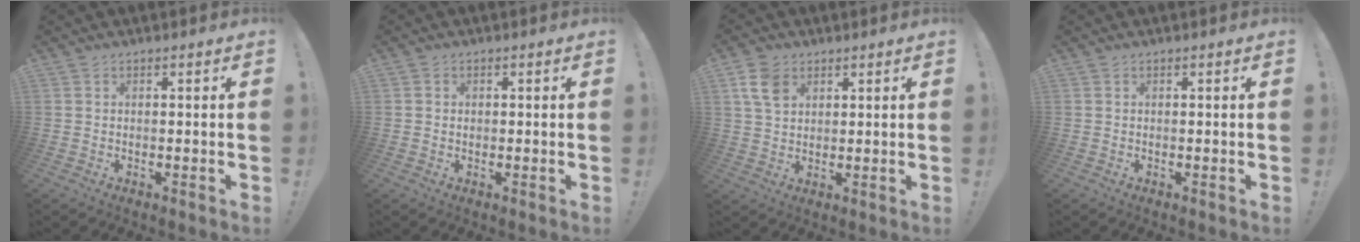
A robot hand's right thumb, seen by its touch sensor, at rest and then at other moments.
{"total": 1.0, "force": [0.1, 1.0, 0.1], "torque": [-0.001, 0.003, 0.002]}
{"total": 7.9, "force": [3.7, 5.5, 4.4], "torque": [-0.077, -0.006, 0.072]}
{"total": 0.0}